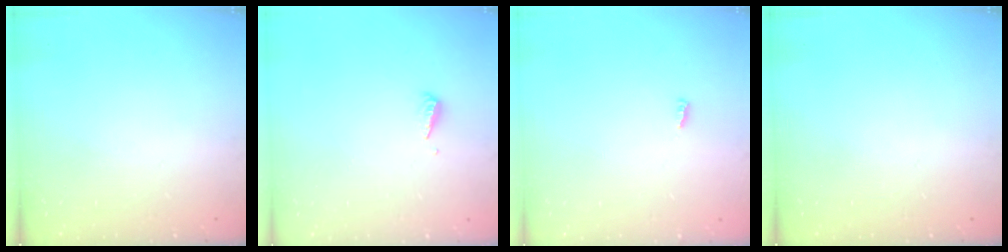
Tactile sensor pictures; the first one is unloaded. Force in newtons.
{"total": 3.1, "press": 3.1, "slide": 0.3}
{"total": 3.0, "press": 3.0, "slide": 0.0}
{"total": 0.0}